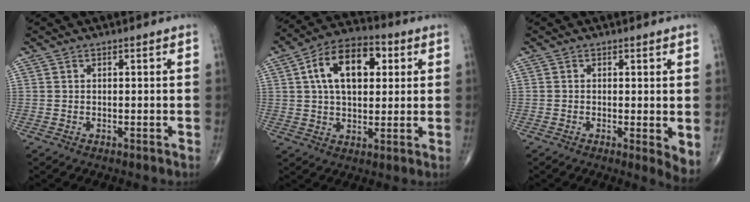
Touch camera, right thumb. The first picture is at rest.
{"total": 14.9, "force": [3.8, 8.8, 11.4], "torque": [-0.171, 0.015, 0.057]}
{"total": 3.9, "force": [-0.1, 1.1, 3.7], "torque": [-0.056, -0.013, -0.006]}